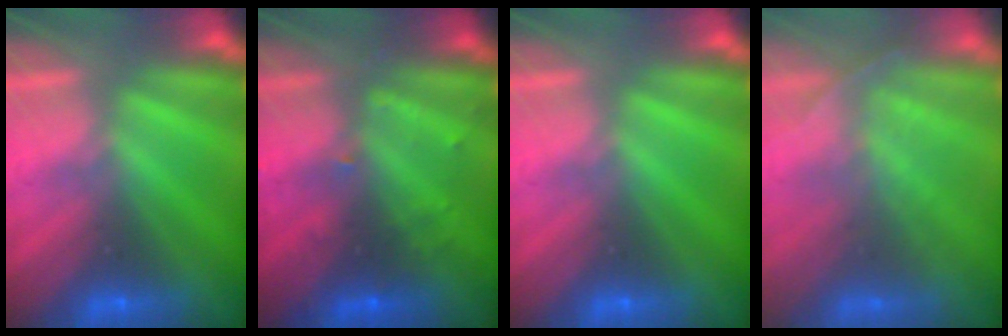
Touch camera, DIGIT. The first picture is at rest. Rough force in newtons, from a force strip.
{"total": 2.9}
{"total": 0.0}
{"total": 1.7}